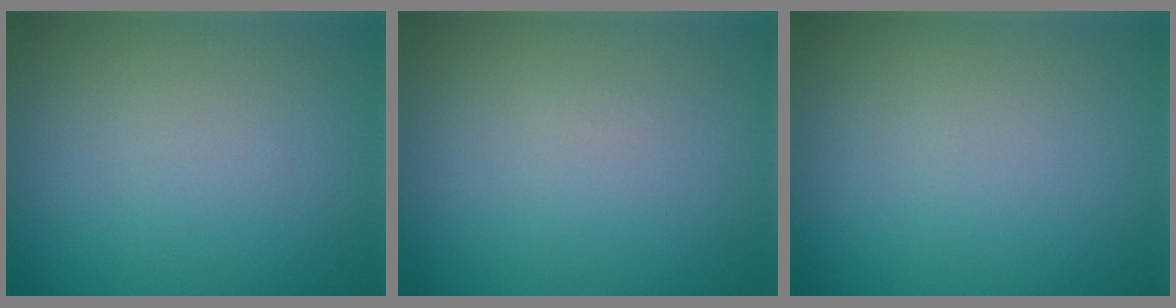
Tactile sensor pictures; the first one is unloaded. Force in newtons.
{"total": 0.0}
{"total": 0.0}